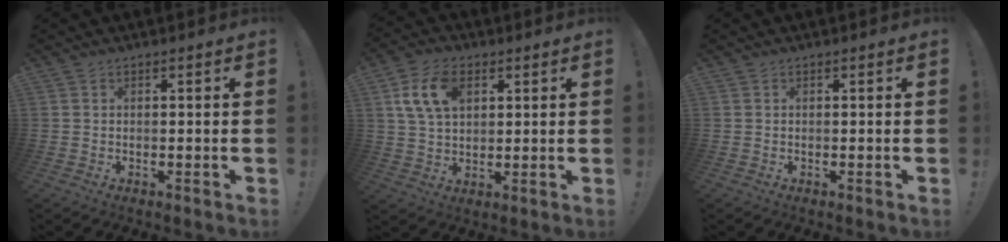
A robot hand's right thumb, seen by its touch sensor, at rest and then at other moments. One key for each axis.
{"total": 11.9, "fx": 4.4, "fy": 7.7, "fz": 7.9, "tx": -0.141, "ty": 0.004, "tz": 0.086}
{"total": 0.0}